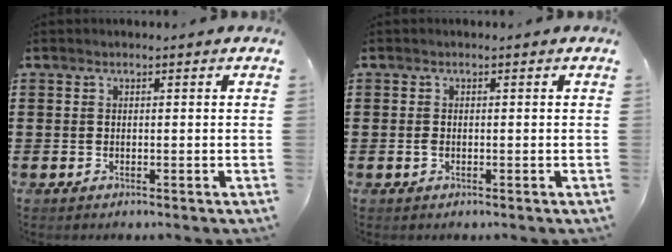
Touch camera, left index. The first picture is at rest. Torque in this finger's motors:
{"motor_torque": [0.06, -0.04, 0.02, 0.00]}